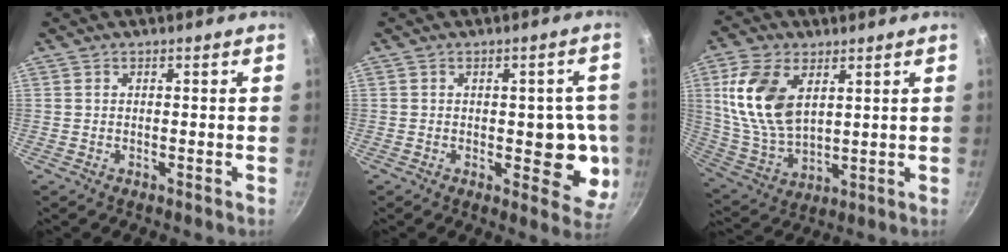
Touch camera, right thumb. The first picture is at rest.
{"total": 10.6, "force": [-1.0, 5.2, 9.1], "torque": [-0.053, -0.006, -0.014]}
{"total": 15.1, "force": [4.7, 8.7, 11.4], "torque": [-0.212, -0.018, 0.105]}